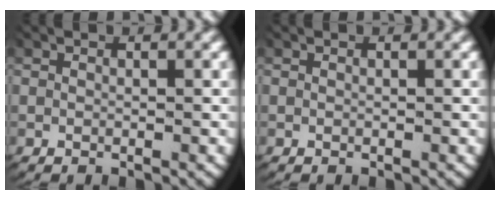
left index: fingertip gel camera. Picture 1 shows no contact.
{"total": 0.0}